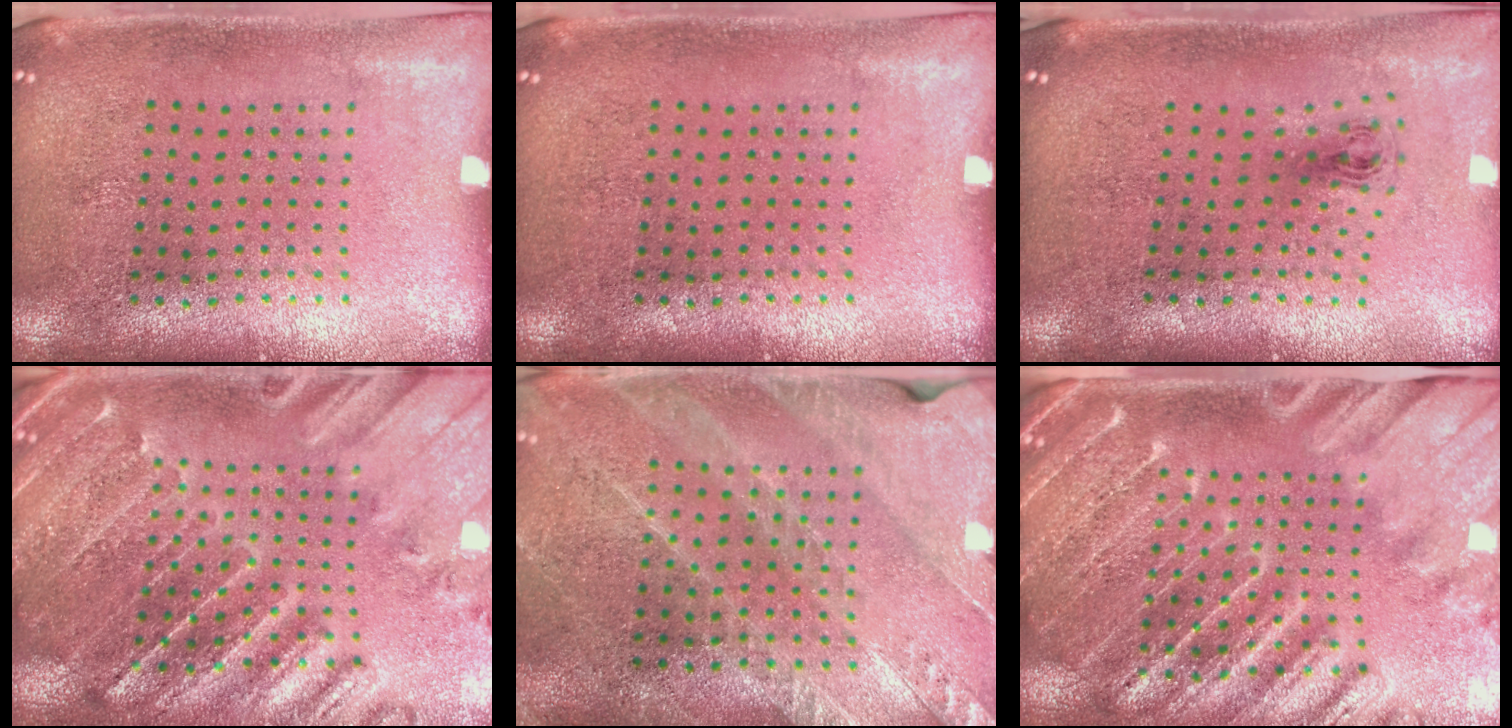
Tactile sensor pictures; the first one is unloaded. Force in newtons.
{"total": 0.0}
{"total": 0.8, "press": 0.3, "slide": 0.7}
{"total": 1.6, "press": 1.6, "slide": 0.3}
{"total": 2.6, "press": 2.5, "slide": 0.7}
{"total": 3.8, "press": 3.6, "slide": 1.4}